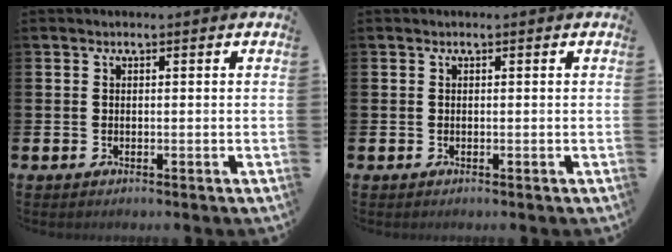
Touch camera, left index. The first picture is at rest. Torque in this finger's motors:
{"motor_torque": [-0.07, -0.07, 0.03, 0.01]}